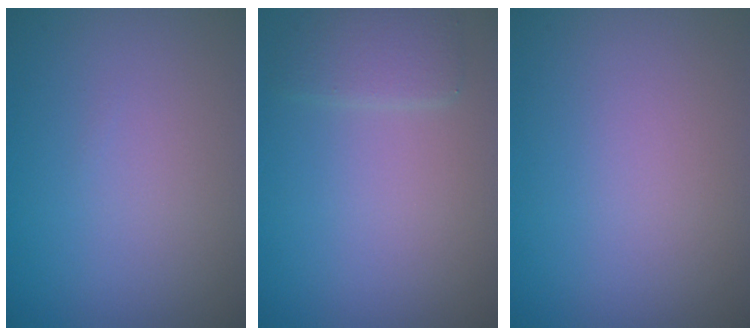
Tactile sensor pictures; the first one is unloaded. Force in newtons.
{"total": 2.0, "press": 2.0, "slide": 0.1}
{"total": 0.0}